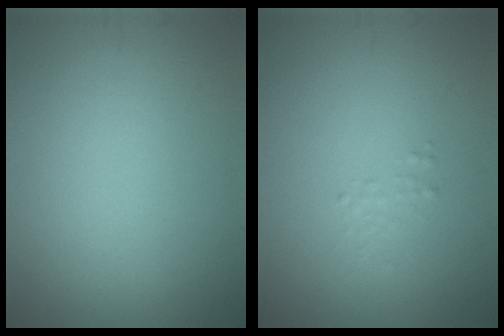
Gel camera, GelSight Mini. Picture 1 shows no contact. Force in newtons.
{"total": 0.6, "press": 0.6, "slide": 0.1}